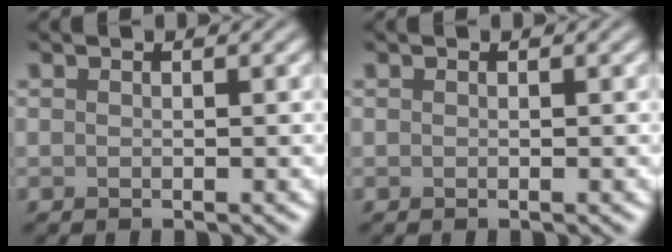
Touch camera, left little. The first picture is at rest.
{"total": 0.0}